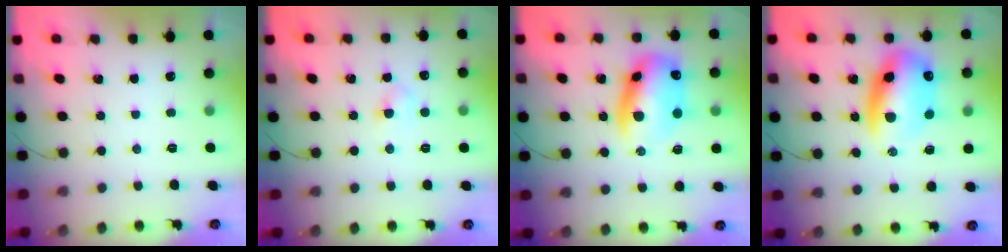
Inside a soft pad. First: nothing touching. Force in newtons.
{"total": 3.0, "press": 2.9, "slide": 1.0}
{"total": 13.5, "press": 13.1, "slide": 3.3}
{"total": 13.7, "press": 13.2, "slide": 3.7}